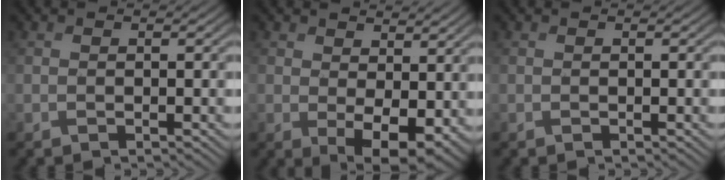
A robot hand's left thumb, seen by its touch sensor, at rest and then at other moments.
{"total": 6.4, "force": [1.2, 3.7, 5.0], "torque": [-0.088, -0.020, 0.028]}
{"total": 0.0}